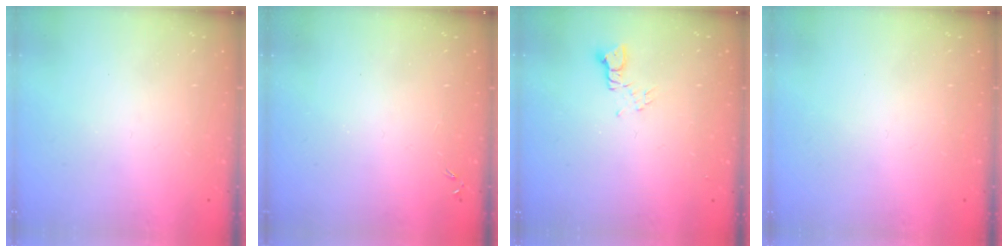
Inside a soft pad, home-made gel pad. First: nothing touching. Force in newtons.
{"total": 0.0}
{"total": 2.1, "press": 2.1, "slide": 0.3}
{"total": 0.0}